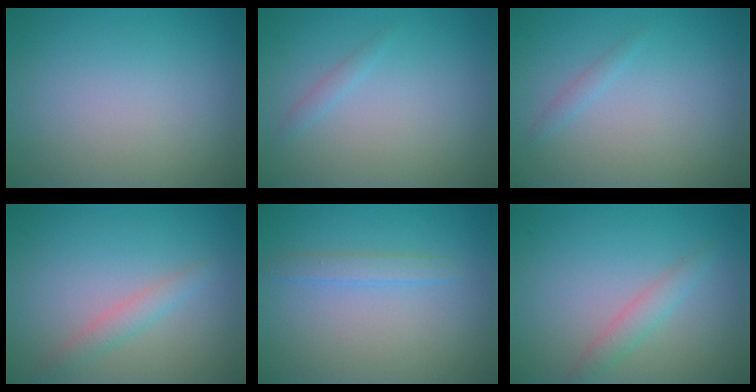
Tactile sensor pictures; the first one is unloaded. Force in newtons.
{"total": 0.8, "press": 0.8, "slide": 0.0}
{"total": 0.7, "press": 0.7, "slide": 0.0}
{"total": 1.6, "press": 1.6, "slide": 0.0}
{"total": 1.4, "press": 1.4, "slide": 0.0}
{"total": 1.8, "press": 1.8, "slide": 0.0}